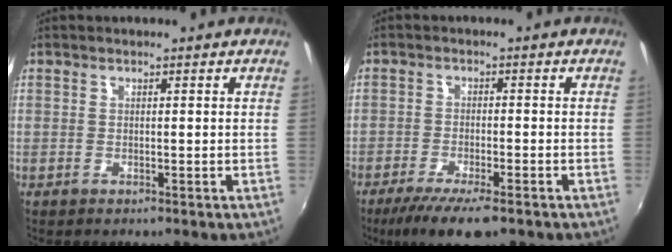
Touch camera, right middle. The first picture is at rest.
{"total": 9.4, "force": [-6.8, 2.2, 6.1], "torque": [-0.135, -0.030, -0.115]}